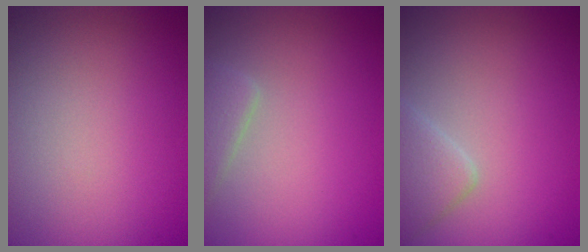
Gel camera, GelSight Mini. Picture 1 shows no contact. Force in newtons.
{"total": 2.0, "press": 2.0, "slide": 0.1}
{"total": 2.6, "press": 2.6, "slide": 0.1}